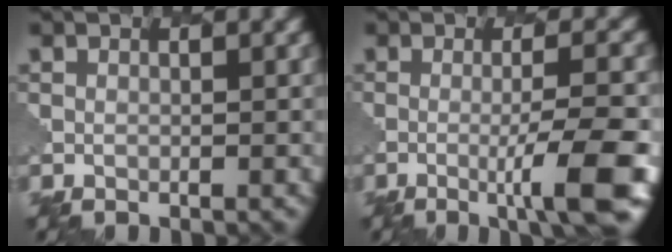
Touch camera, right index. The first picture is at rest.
{"total": 5.8, "force": [-1.9, 0.6, 5.4], "torque": [-0.082, 0.003, -0.035]}